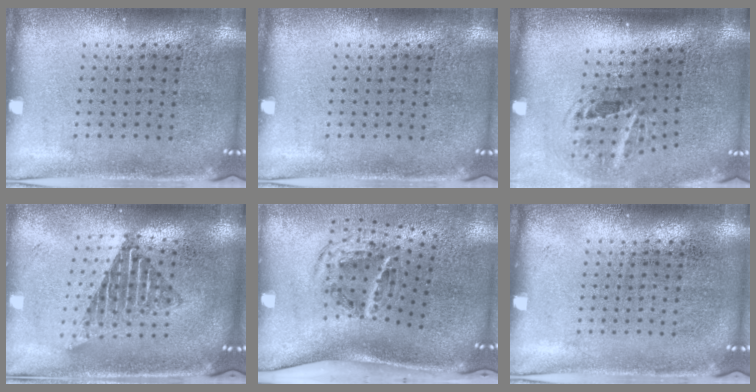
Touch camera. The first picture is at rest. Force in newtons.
{"total": 0.0}
{"total": 2.0, "press": 1.2, "slide": 1.6}
{"total": 1.6, "press": 1.4, "slide": 0.9}
{"total": 2.0, "press": 1.3, "slide": 1.5}
{"total": 0.0}